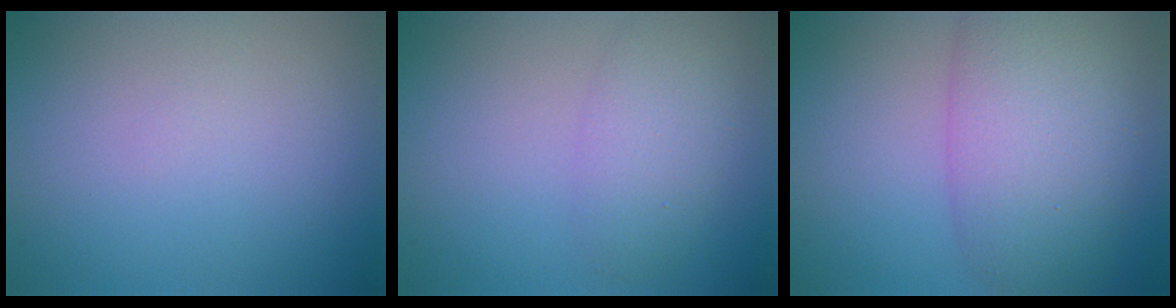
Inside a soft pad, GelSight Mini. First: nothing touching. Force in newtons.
{"total": 3.0, "press": 3.0, "slide": 0.1}
{"total": 7.6, "press": 7.6, "slide": 0.6}